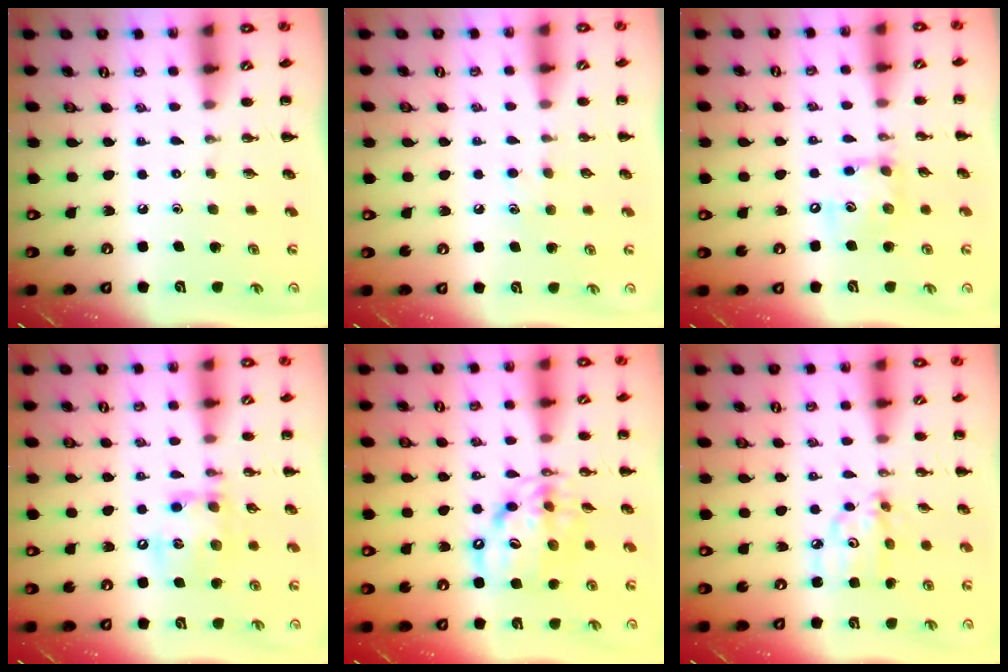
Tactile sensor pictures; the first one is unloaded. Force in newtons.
{"total": 4.4, "press": 4.2, "slide": 1.4}
{"total": 10.8, "press": 10.6, "slide": 1.6}
{"total": 13.4, "press": 13.3, "slide": 2.2}
{"total": 11.7, "press": 11.1, "slide": 3.7}
{"total": 6.8, "press": 6.8, "slide": 0.7}